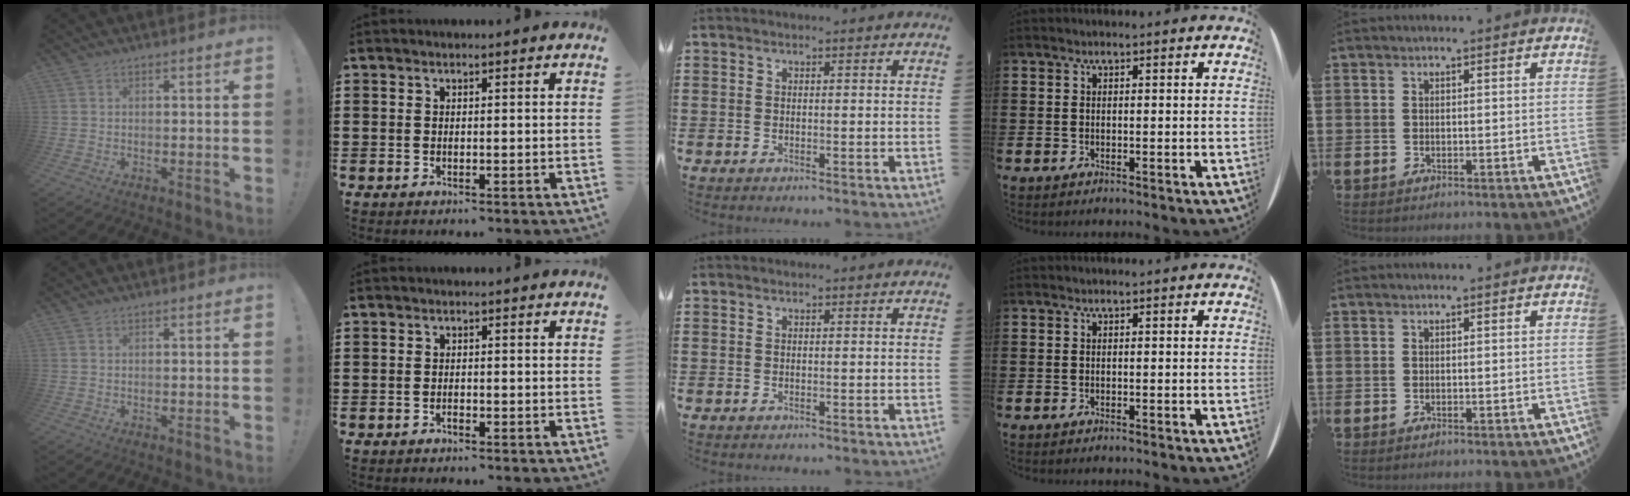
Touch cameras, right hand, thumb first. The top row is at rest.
{"index": {"total": 0.7, "force": [-0.6, 0.3, 0.3], "torque": [-0.007, -0.001, -0.011]}}